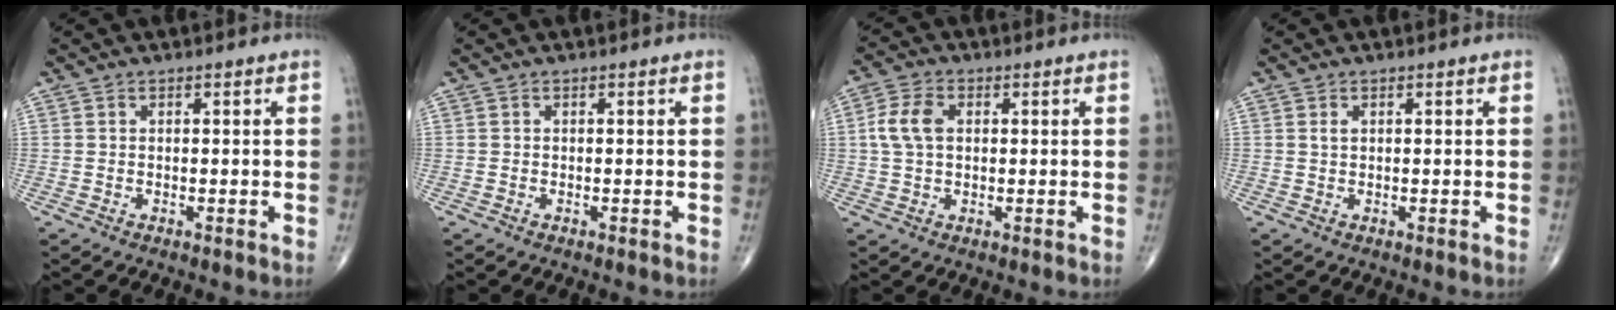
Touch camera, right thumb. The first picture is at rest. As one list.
[{"total": 0.0}, {"total": 6.1, "force": [1.0, 3.9, 4.5], "torque": [-0.096, 0.010, 0.014]}, {"total": 0.7, "force": [0.3, 0.4, 0.5], "torque": [-0.011, 0.004, 0.008]}]